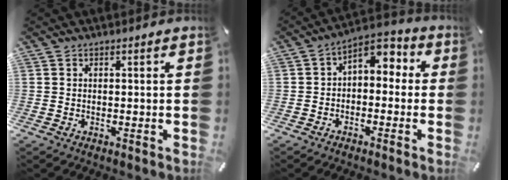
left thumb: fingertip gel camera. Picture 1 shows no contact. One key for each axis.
{"total": 4.5, "fx": 0.1, "fy": 3.7, "fz": 2.6, "tx": -0.038, "ty": -0.002, "tz": -0.006}